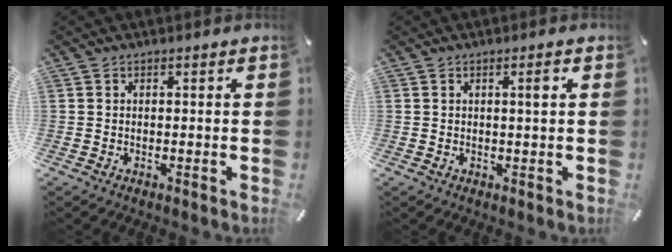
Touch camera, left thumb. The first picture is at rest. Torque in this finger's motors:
{"motor_torque": [-0.23, 0.19, 0.23, 0.28, 0.04]}